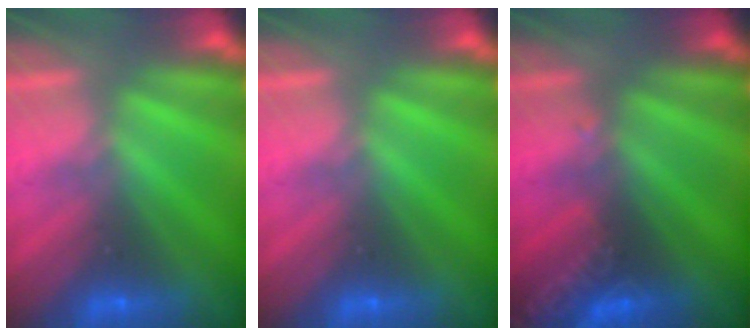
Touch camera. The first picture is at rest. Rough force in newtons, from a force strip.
{"total": 0.0}
{"total": 2.8}